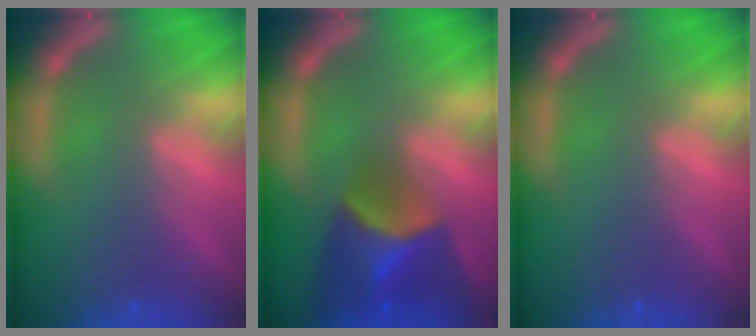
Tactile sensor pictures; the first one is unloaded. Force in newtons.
{"total": 7.4}
{"total": 0.0}